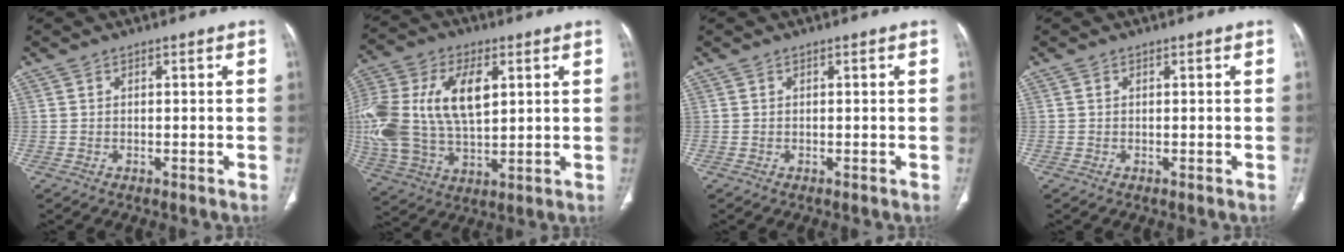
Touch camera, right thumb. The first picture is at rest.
{"total": 23.5, "force": [4.4, 13.6, 18.6], "torque": [-0.422, 0.005, 0.084]}
{"total": 0.0}
{"total": 0.0}